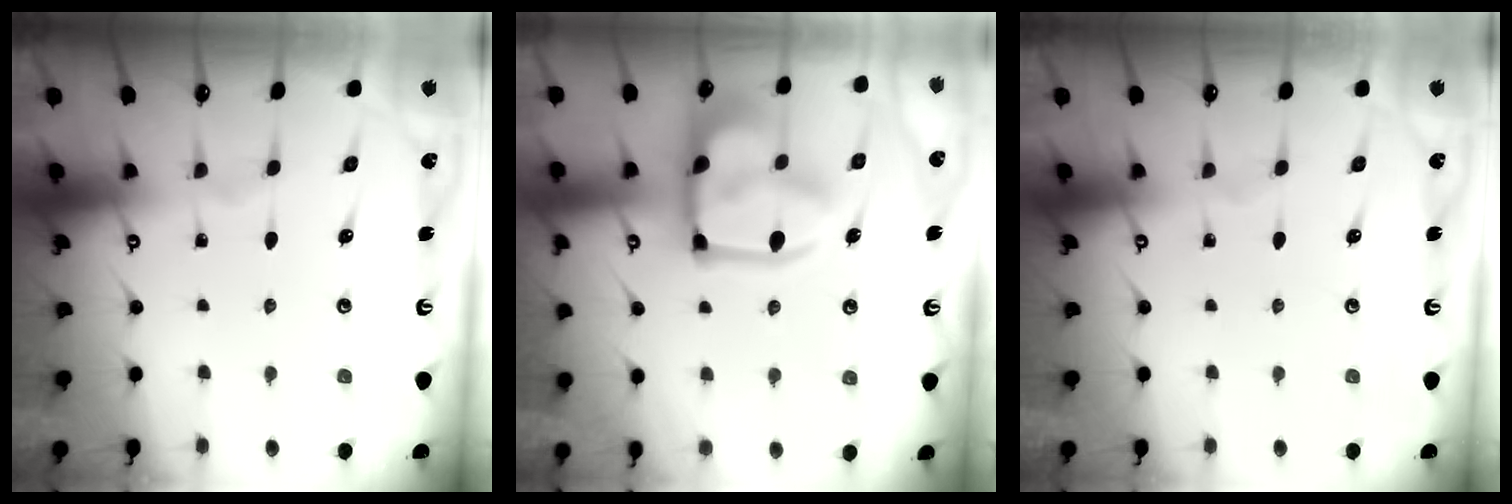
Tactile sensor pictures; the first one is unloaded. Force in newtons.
{"total": 21.7, "press": 21.7, "slide": 1.7}
{"total": 0.0}